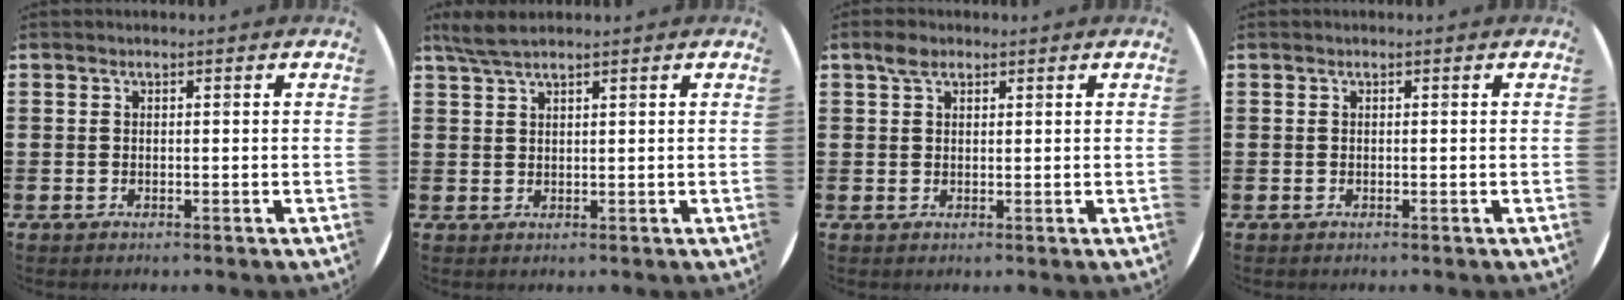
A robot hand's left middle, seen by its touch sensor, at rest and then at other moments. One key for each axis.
{"total": 3.0, "fx": 2.5, "fy": 0.5, "fz": 1.7, "tx": -0.037, "ty": 0.007, "tz": 0.045}
{"total": 2.3, "fx": 1.6, "fy": 1.3, "fz": 1.0, "tx": -0.013, "ty": 0.004, "tz": 0.028}
{"total": 0.0}